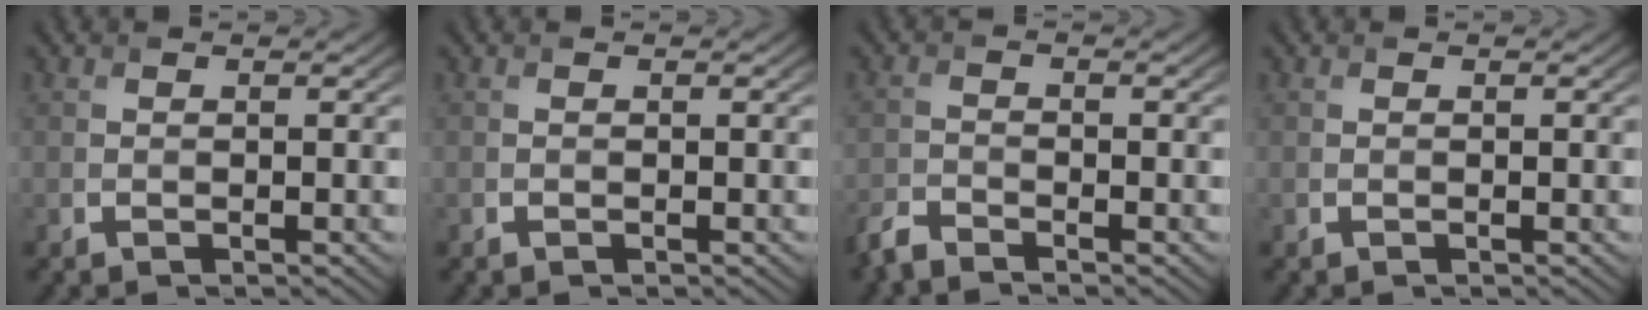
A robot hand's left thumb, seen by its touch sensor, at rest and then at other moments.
{"total": 0.0}
{"total": 2.9, "force": [-2.6, 0.5, 1.0], "torque": [-0.028, -0.008, -0.066]}
{"total": 0.0}